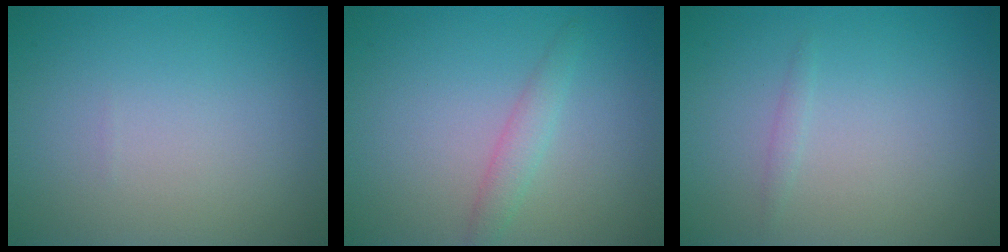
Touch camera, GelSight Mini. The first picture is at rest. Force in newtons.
{"total": 1.7, "press": 1.7, "slide": 0.1}
{"total": 0.5, "press": 0.5, "slide": 0.0}